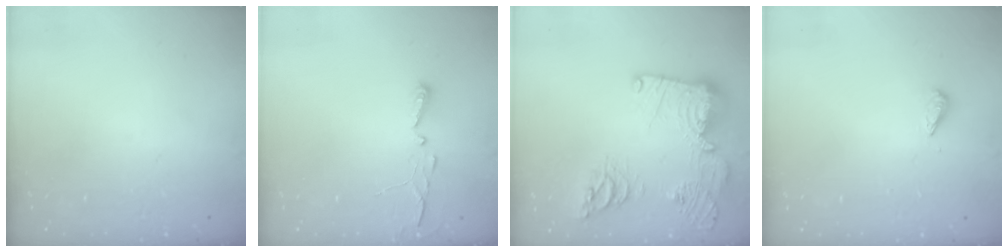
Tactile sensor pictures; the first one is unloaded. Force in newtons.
{"total": 2.9, "press": 2.9, "slide": 0.4}
{"total": 22.8, "press": 22.7, "slide": 2.3}
{"total": 2.9, "press": 2.9, "slide": 0.4}